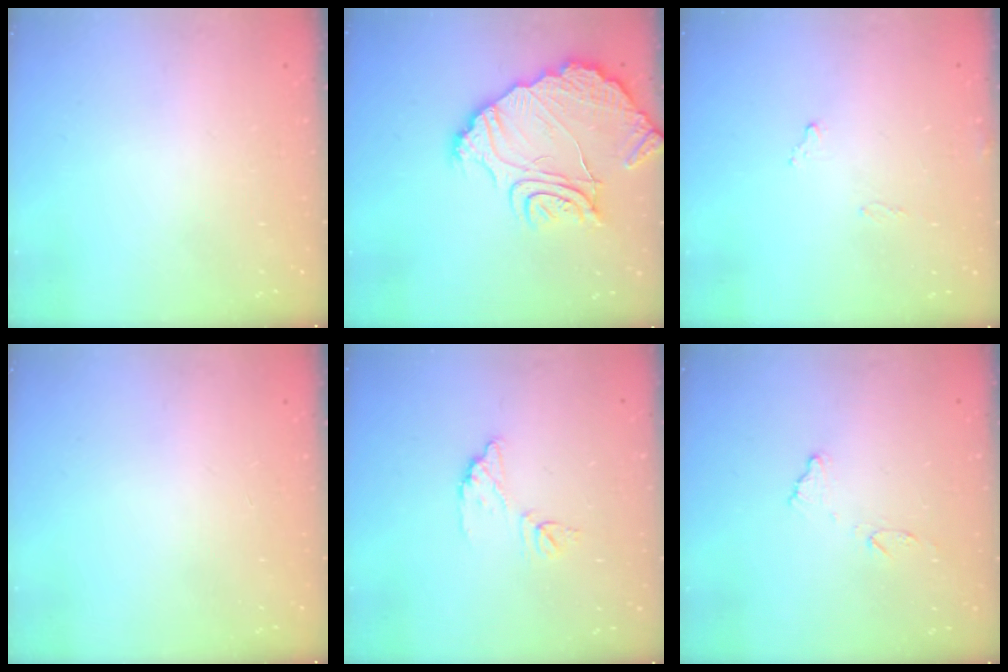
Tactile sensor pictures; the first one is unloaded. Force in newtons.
{"total": 15.4, "press": 15.4, "slide": 1.0}
{"total": 7.4, "press": 7.4, "slide": 0.3}
{"total": 0.0}
{"total": 8.2, "press": 8.2, "slide": 0.2}
{"total": 8.7, "press": 8.7, "slide": 0.5}